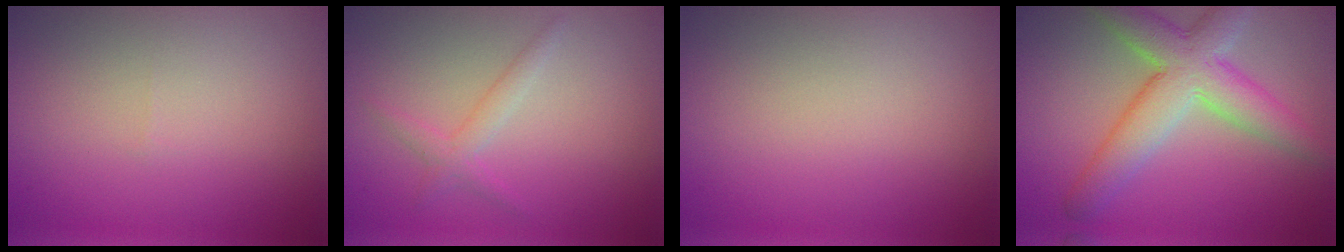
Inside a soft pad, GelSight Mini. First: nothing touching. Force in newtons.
{"total": 1.7, "press": 1.7, "slide": 0.1}
{"total": 0.0}
{"total": 7.0, "press": 7.0, "slide": 0.6}